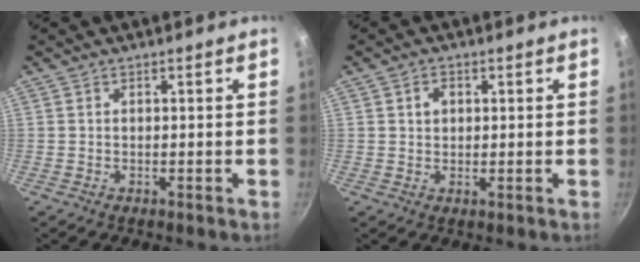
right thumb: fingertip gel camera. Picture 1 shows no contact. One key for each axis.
{"total": 2.6, "fx": 0.8, "fy": 2.0, "fz": 1.4, "tx": -0.011, "ty": 0.000, "tz": 0.012}